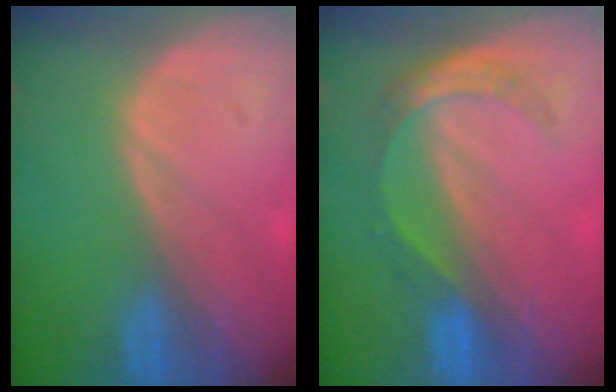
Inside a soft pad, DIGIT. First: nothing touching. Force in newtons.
{"total": 5.5, "press": 4.7, "slide": 2.8}